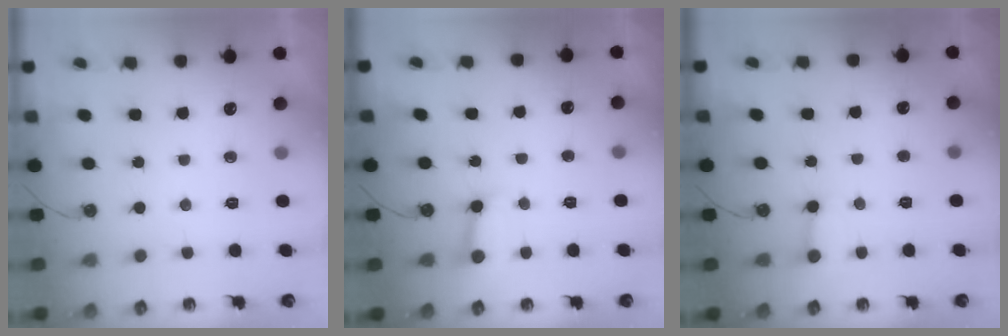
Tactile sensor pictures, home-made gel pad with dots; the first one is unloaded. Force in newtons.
{"total": 3.7, "press": 3.7, "slide": 0.4}
{"total": 2.6, "press": 2.6, "slide": 0.3}